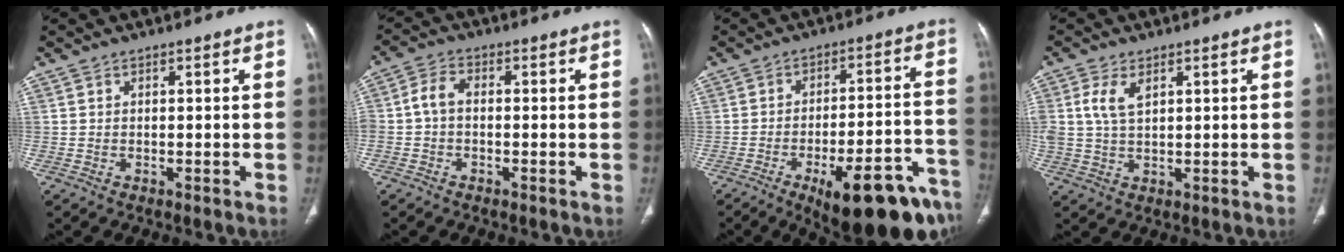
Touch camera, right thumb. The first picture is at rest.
{"total": 4.3, "force": [-0.5, 2.6, 3.4], "torque": [-0.069, 0.014, -0.019]}
{"total": 22.4, "force": [-12.8, 6.4, 17.2], "torque": [-0.159, 0.072, -0.173]}
{"total": 5.2, "force": [2.0, 2.6, 4.1], "torque": [-0.091, 0.000, 0.042]}